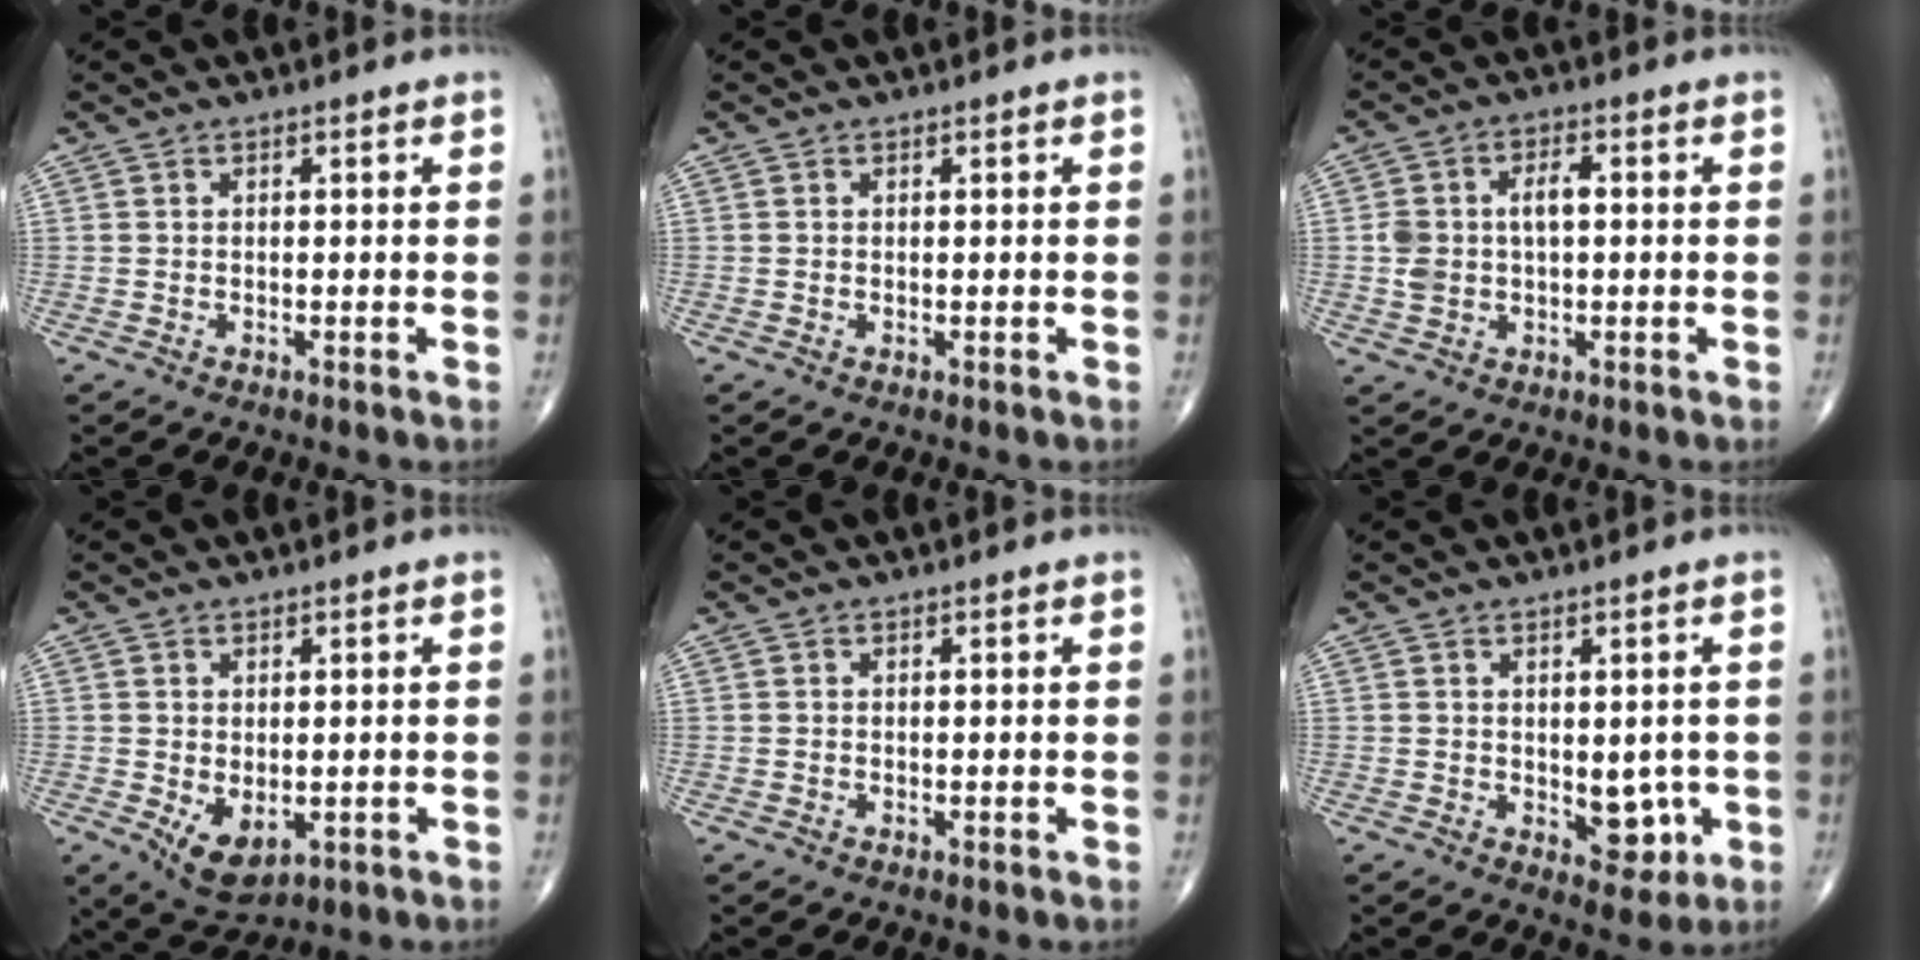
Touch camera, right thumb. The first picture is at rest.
{"total": 0.0}
{"total": 6.8, "force": [0.4, 4.1, 5.4], "torque": [-0.107, 0.020, 0.011]}
{"total": 6.1, "force": [-1.1, 3.7, 4.8], "torque": [-0.070, -0.011, -0.002]}
{"total": 0.0}
{"total": 5.8, "force": [-0.7, 3.5, 4.6], "torque": [-0.029, -0.009, 0.000]}